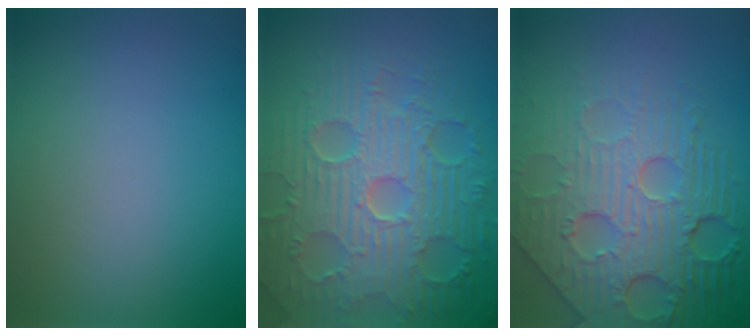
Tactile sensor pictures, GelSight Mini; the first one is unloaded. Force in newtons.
{"total": 10.1, "press": 7.0, "slide": 7.3}
{"total": 8.4, "press": 5.9, "slide": 5.9}